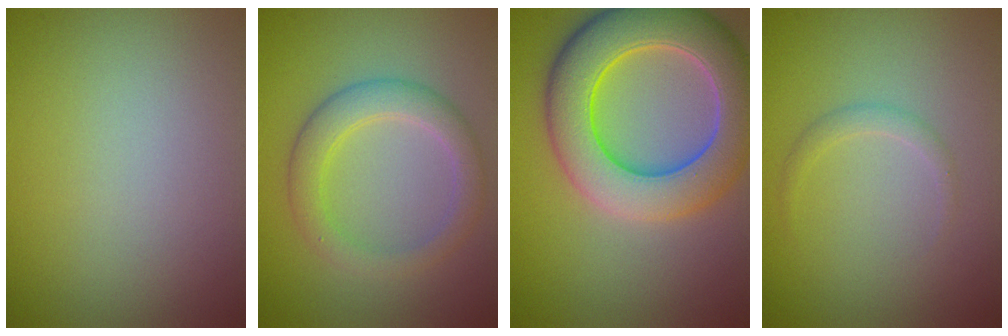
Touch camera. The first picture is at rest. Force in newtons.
{"total": 3.6, "press": 3.6, "slide": 0.2}
{"total": 9.3, "press": 9.3, "slide": 0.8}
{"total": 1.0, "press": 1.0, "slide": 0.1}